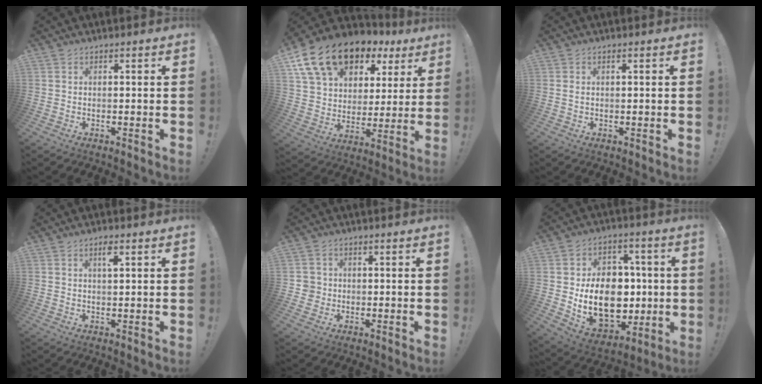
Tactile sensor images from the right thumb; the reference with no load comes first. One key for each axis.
{"total": 18.4, "fx": 12.0, "fy": 10.6, "fz": 9.0, "tx": -0.148, "ty": -0.073, "tz": 0.223}
{"total": 1.3, "fx": 0.7, "fy": 0.0, "fz": 1.1, "tx": -0.015, "ty": -0.003, "tz": 0.011}
{"total": 2.9, "fx": 1.6, "fy": 0.4, "fz": 2.4, "tx": -0.028, "ty": -0.006, "tz": 0.020}
{"total": 3.4, "fx": -0.6, "fy": 3.2, "fz": 0.9, "tx": -0.012, "ty": 0.010, "tz": -0.009}
{"total": 19.3, "fx": -0.6, "fy": 14.5, "fz": 12.7, "tx": -0.213, "ty": -0.003, "tz": 0.018}